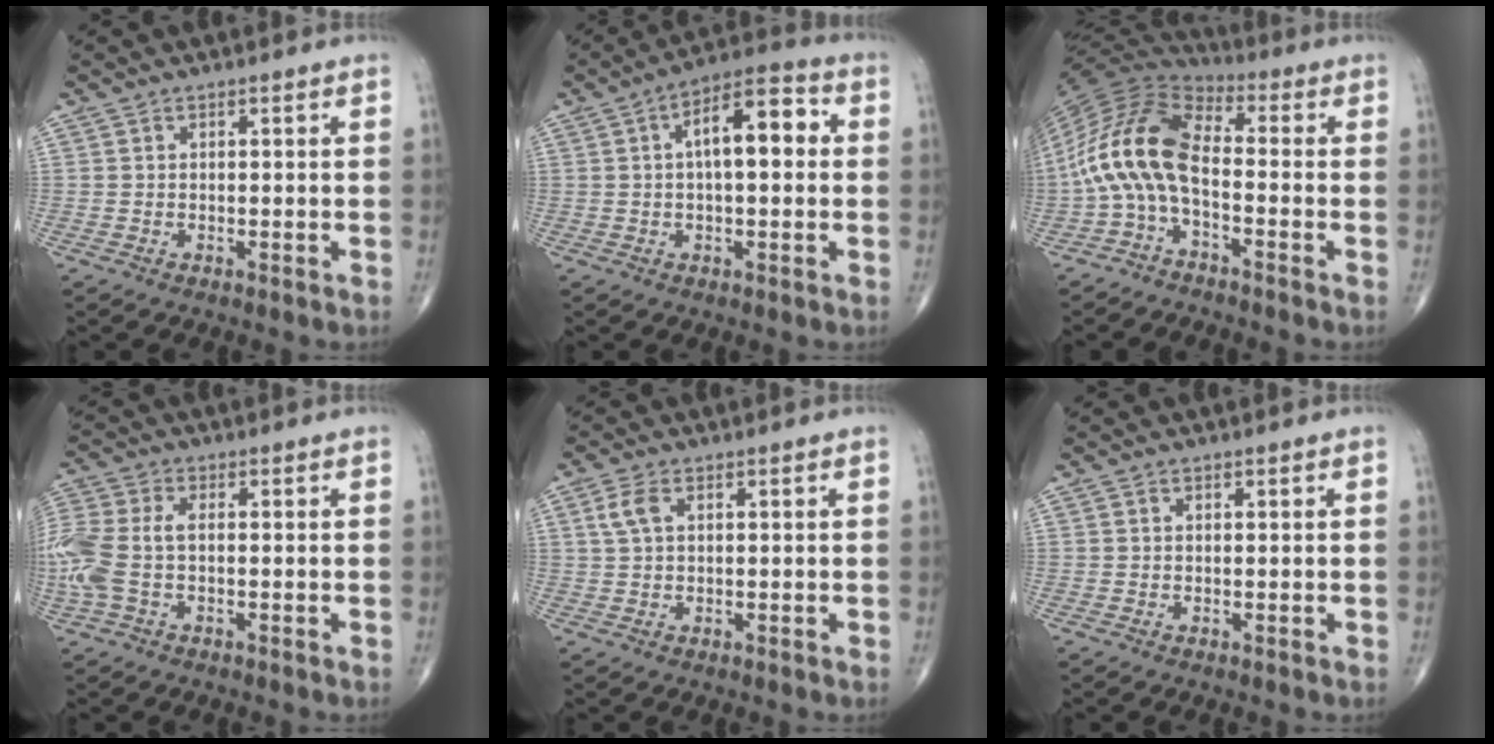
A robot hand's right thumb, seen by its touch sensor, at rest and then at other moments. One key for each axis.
{"total": 11.2, "fx": 1.7, "fy": 4.8, "fz": 10.0, "tx": -0.142, "ty": 0.027, "tz": 0.016}
{"total": 13.9, "fx": -2.7, "fy": 6.8, "fz": 11.8, "tx": -0.235, "ty": 0.057, "tz": -0.067}
{"total": 11.4, "fx": -0.8, "fy": 6.7, "fz": 9.2, "tx": -0.257, "ty": 0.017, "tz": -0.014}
{"total": 3.6, "fx": 1.2, "fy": 2.0, "fz": 2.7, "tx": -0.068, "ty": 0.010, "tz": 0.025}
{"total": 0.0}